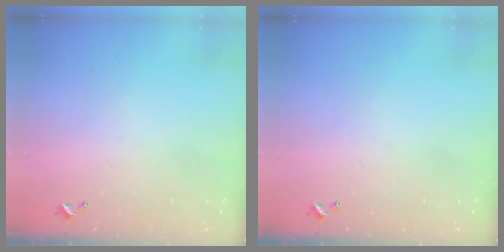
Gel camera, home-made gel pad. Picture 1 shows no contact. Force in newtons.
{"total": 0.0}